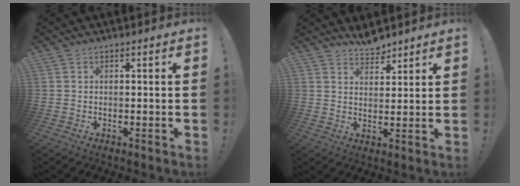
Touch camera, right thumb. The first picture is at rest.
{"total": 5.2, "force": [4.8, 1.7, 1.1], "torque": [-0.012, -0.034, 0.087]}